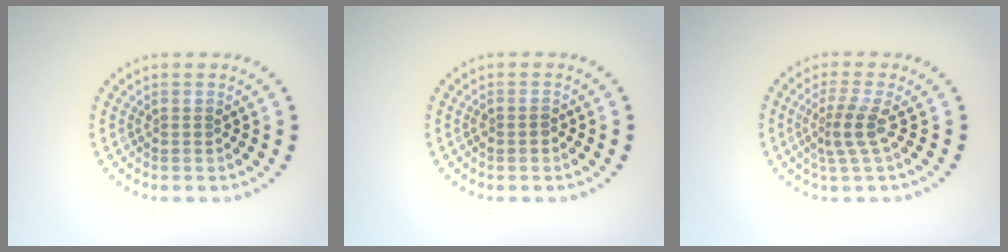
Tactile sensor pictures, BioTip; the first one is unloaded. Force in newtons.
{"total": 0.8, "press": 0.8, "slide": 0.2}
{"total": 2.5, "press": 1.7, "slide": 1.8}